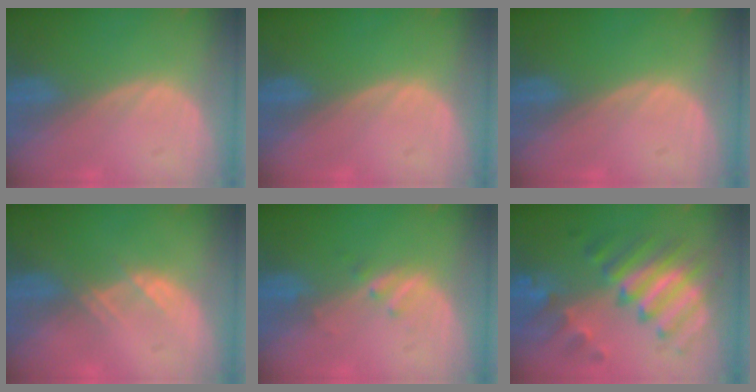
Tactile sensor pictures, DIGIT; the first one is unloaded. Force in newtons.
{"total": 0.0}
{"total": 0.0}
{"total": 1.9, "press": 1.9, "slide": 0.3}
{"total": 1.9, "press": 1.9, "slide": 0.3}
{"total": 9.9, "press": 9.9, "slide": 0.7}